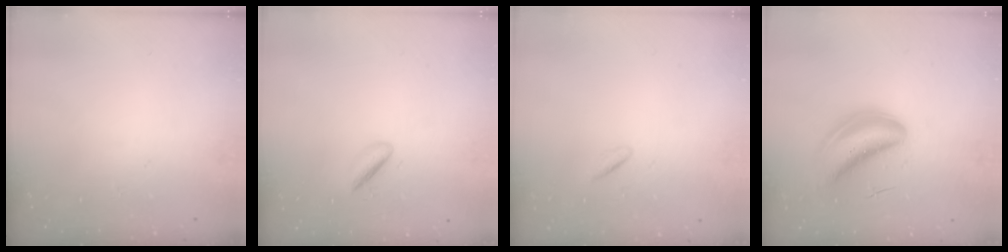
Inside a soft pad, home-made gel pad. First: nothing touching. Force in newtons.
{"total": 2.4, "press": 2.2, "slide": 1.0}
{"total": 1.2, "press": 1.1, "slide": 0.4}
{"total": 6.6, "press": 6.1, "slide": 2.7}